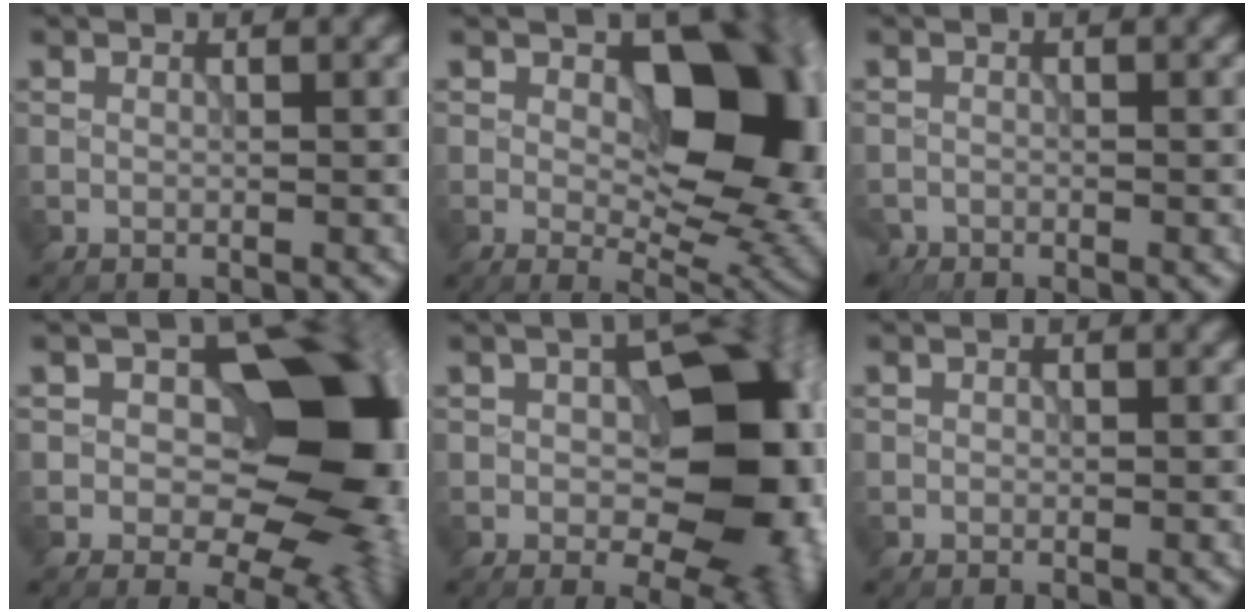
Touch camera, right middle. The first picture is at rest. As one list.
[{"total": 14.3, "force": [2.0, 8.6, 11.3], "torque": [-0.110, 0.001, 0.042]}, {"total": 1.3, "force": [-1.2, 0.3, -0.4], "torque": [0.006, -0.003, -0.019]}, {"total": 17.0, "force": [1.4, 11.6, 12.4], "torque": [-0.100, 0.004, 0.031]}, {"total": 14.0, "force": [-0.4, 8.5, 11.1], "torque": [-0.122, -0.002, 0.007]}, {"total": 0.0}]